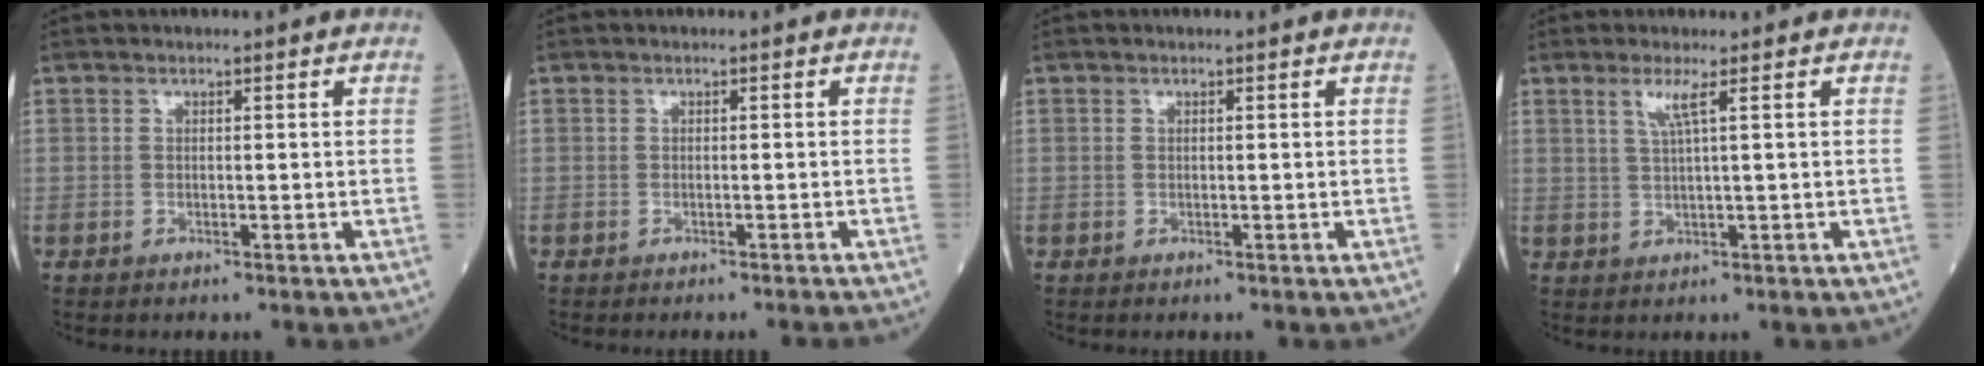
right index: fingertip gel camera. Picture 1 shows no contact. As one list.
[{"total": 2.6, "force": [-2.5, -0.5, 0.7], "torque": [-0.007, -0.004, -0.030]}, {"total": 0.0}, {"total": 2.8, "force": [1.3, -0.6, 2.4], "torque": [-0.055, -0.001, 0.027]}]